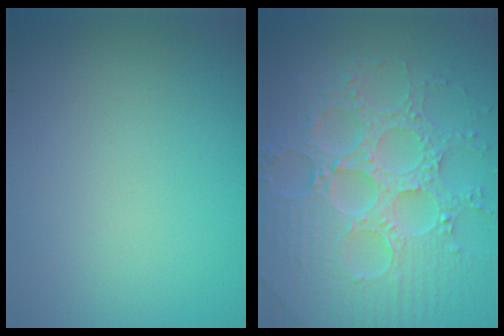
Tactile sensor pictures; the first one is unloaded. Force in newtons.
{"total": 8.1, "press": 6.0, "slide": 5.5}